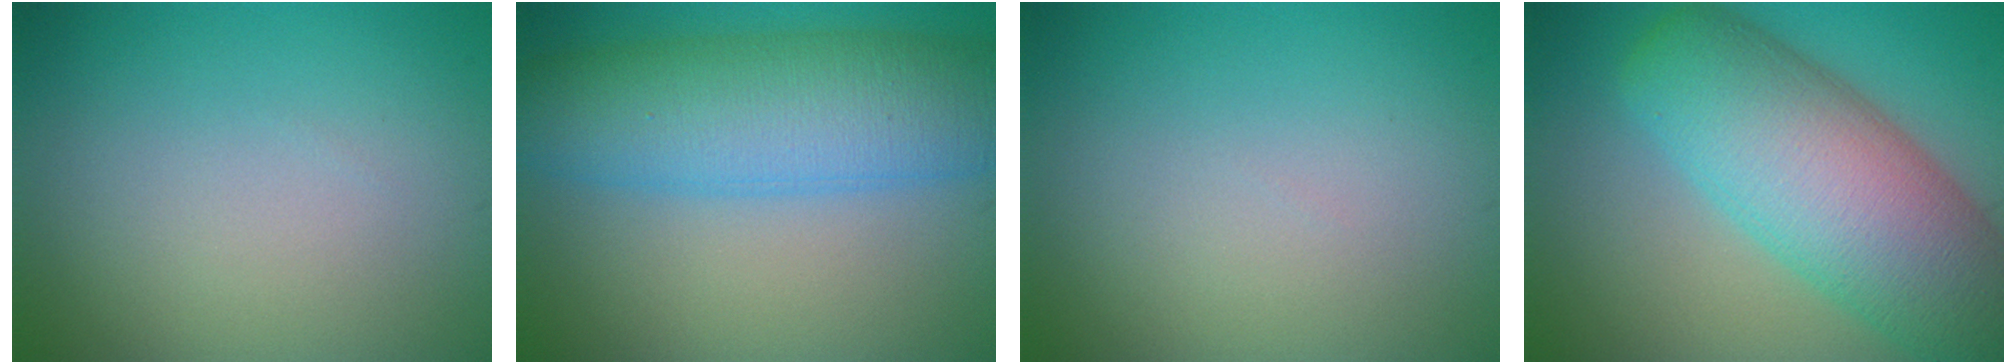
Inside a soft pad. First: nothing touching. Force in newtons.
{"total": 9.9, "press": 9.9, "slide": 0.3}
{"total": 0.0}
{"total": 11.8, "press": 11.8, "slide": 0.4}